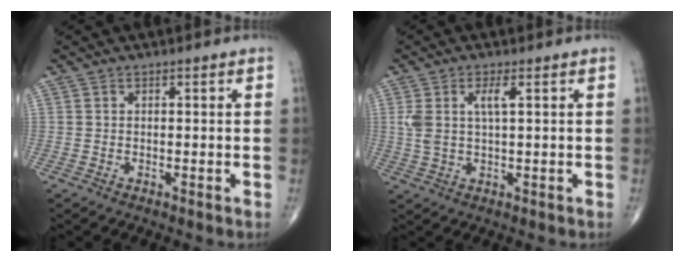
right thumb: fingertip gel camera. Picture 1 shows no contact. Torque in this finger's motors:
{"motor_torque": [-0.60, 0.65, 0.73, 0.40, 0.01]}